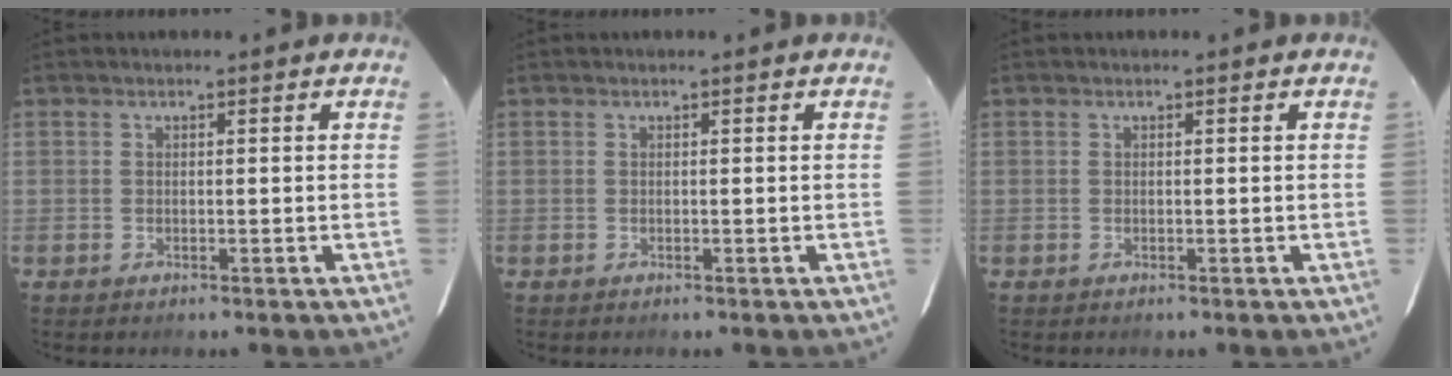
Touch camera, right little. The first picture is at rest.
{"total": 0.0}
{"total": 0.0}